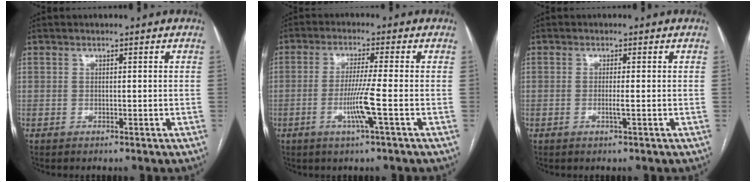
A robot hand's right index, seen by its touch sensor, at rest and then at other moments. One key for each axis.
{"total": 6.0, "fx": -1.8, "fy": -1.1, "fz": 5.6, "tx": -0.106, "ty": -0.013, "tz": -0.038}
{"total": 1.3, "fx": -0.3, "fy": -0.2, "fz": 1.3, "tx": -0.025, "ty": -0.002, "tz": -0.007}